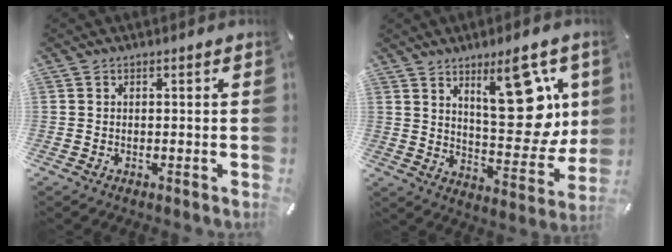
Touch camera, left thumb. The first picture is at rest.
{"total": 19.0, "force": [8.6, 8.5, 14.6], "torque": [-0.174, -0.059, 0.137]}